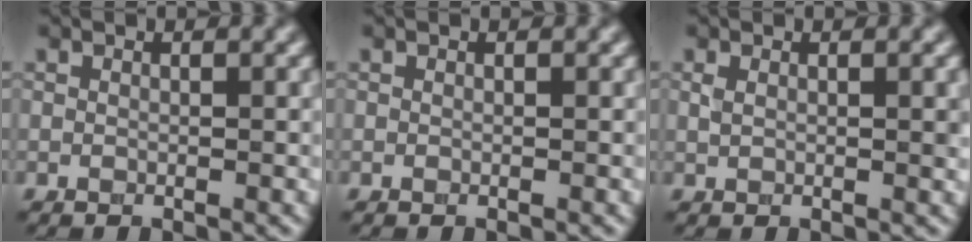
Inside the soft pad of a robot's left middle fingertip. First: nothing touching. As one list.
[{"total": 0.0}, {"total": 1.8, "force": [0.6, 0.7, 1.5], "torque": [-0.029, -0.002, 0.012]}]